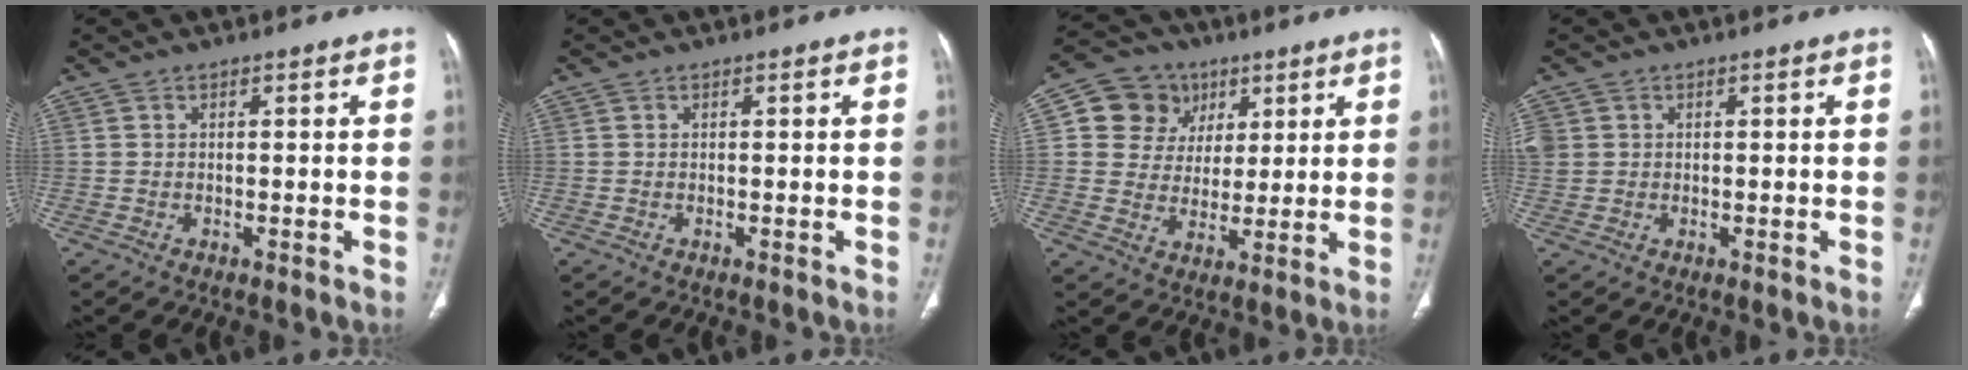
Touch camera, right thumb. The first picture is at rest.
{"total": 0.0}
{"total": 11.2, "force": [4.2, 9.9, 3.3], "torque": [-0.018, -0.004, 0.070]}
{"total": 4.0, "force": [0.7, 3.6, 1.6], "torque": [-0.043, 0.015, 0.025]}